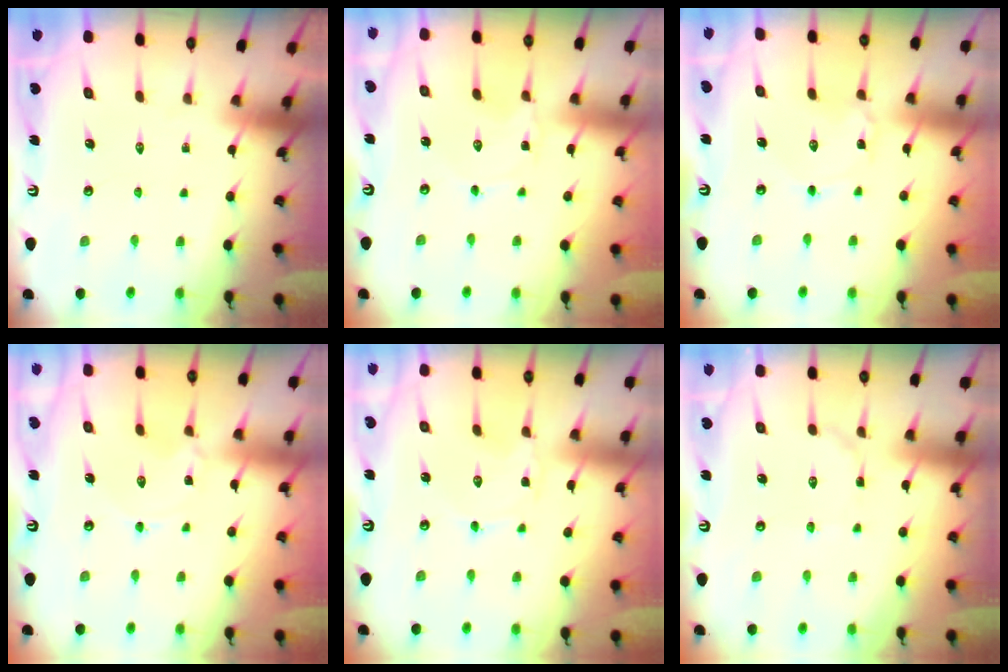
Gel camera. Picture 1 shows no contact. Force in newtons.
{"total": 0.6, "press": 0.6, "slide": 0.1}
{"total": 1.5, "press": 1.5, "slide": 0.1}
{"total": 0.5, "press": 0.5, "slide": 0.2}
{"total": 1.1, "press": 1.1, "slide": 0.2}
{"total": 3.0, "press": 2.9, "slide": 0.3}